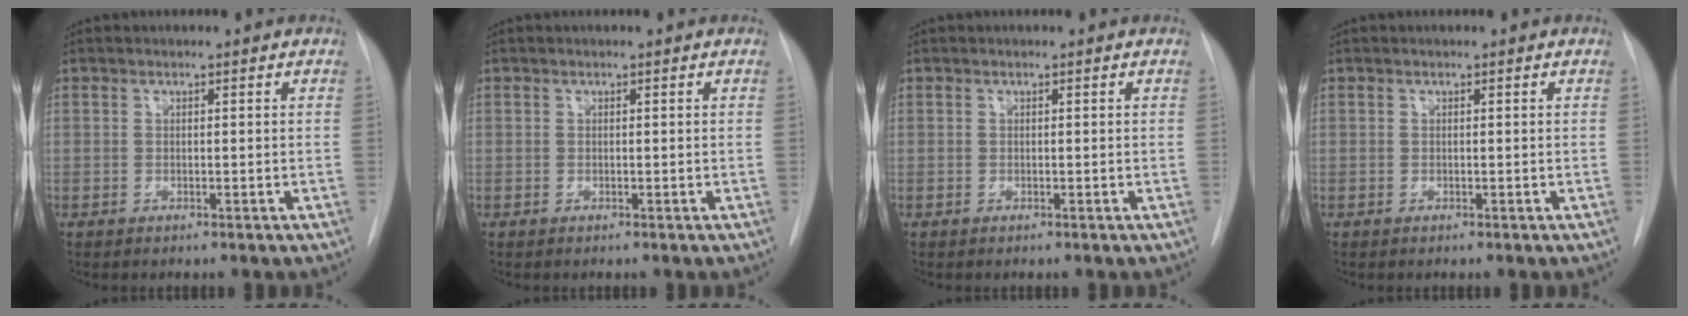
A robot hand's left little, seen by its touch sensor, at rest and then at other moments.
{"total": 0.0}
{"total": 0.0}
{"total": 0.0}